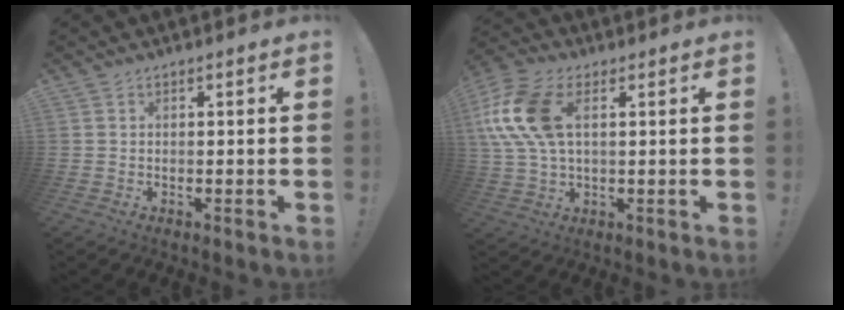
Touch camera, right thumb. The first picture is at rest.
{"total": 15.8, "force": [3.6, 9.2, 12.3], "torque": [-0.258, 0.002, 0.071]}